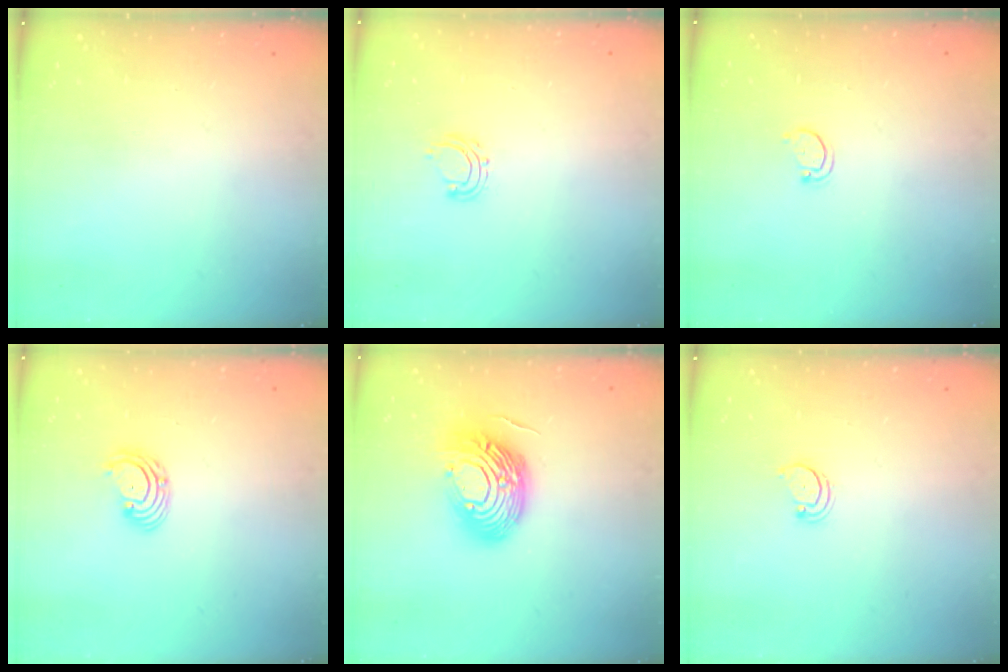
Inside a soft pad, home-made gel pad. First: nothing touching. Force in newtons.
{"total": 5.4, "press": 5.3, "slide": 0.7}
{"total": 2.6, "press": 2.5, "slide": 0.4}
{"total": 2.7, "press": 2.7, "slide": 0.3}
{"total": 17.4, "press": 17.3, "slide": 2.1}
{"total": 2.4, "press": 2.3, "slide": 0.5}